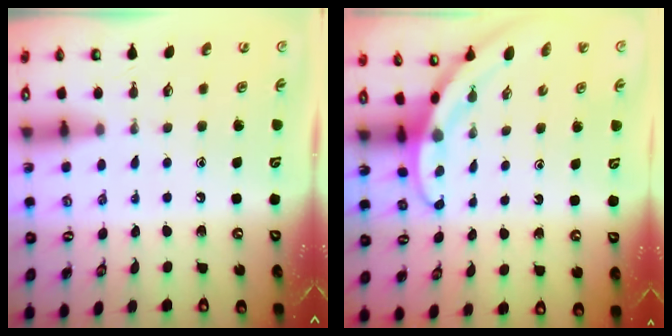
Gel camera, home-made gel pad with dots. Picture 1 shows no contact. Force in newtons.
{"total": 2.7, "press": 2.7, "slide": 0.0}